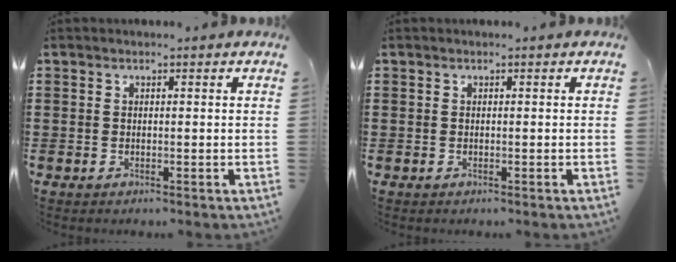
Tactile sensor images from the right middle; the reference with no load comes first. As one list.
[{"total": 0.0}]